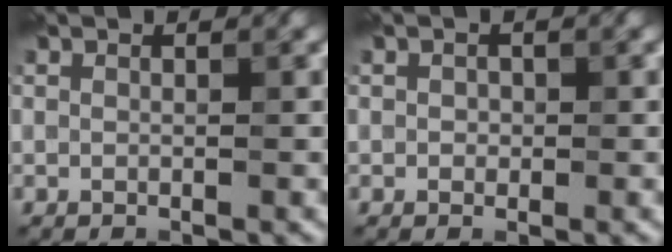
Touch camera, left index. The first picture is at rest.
{"total": 0.7, "force": [0.0, 0.6, 0.3], "torque": [-0.003, -0.003, -0.002]}